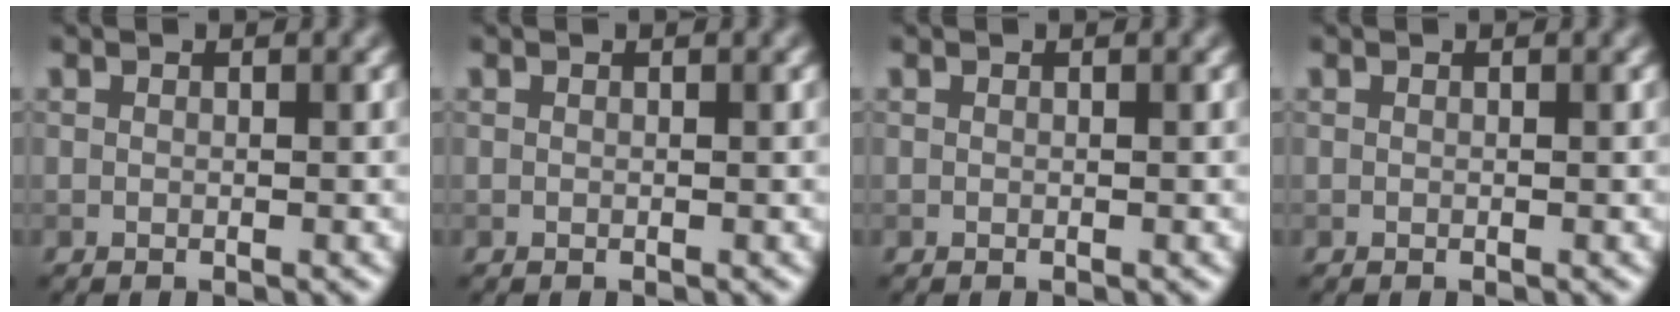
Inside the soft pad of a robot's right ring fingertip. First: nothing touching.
{"total": 0.0}
{"total": 0.0}
{"total": 0.0}